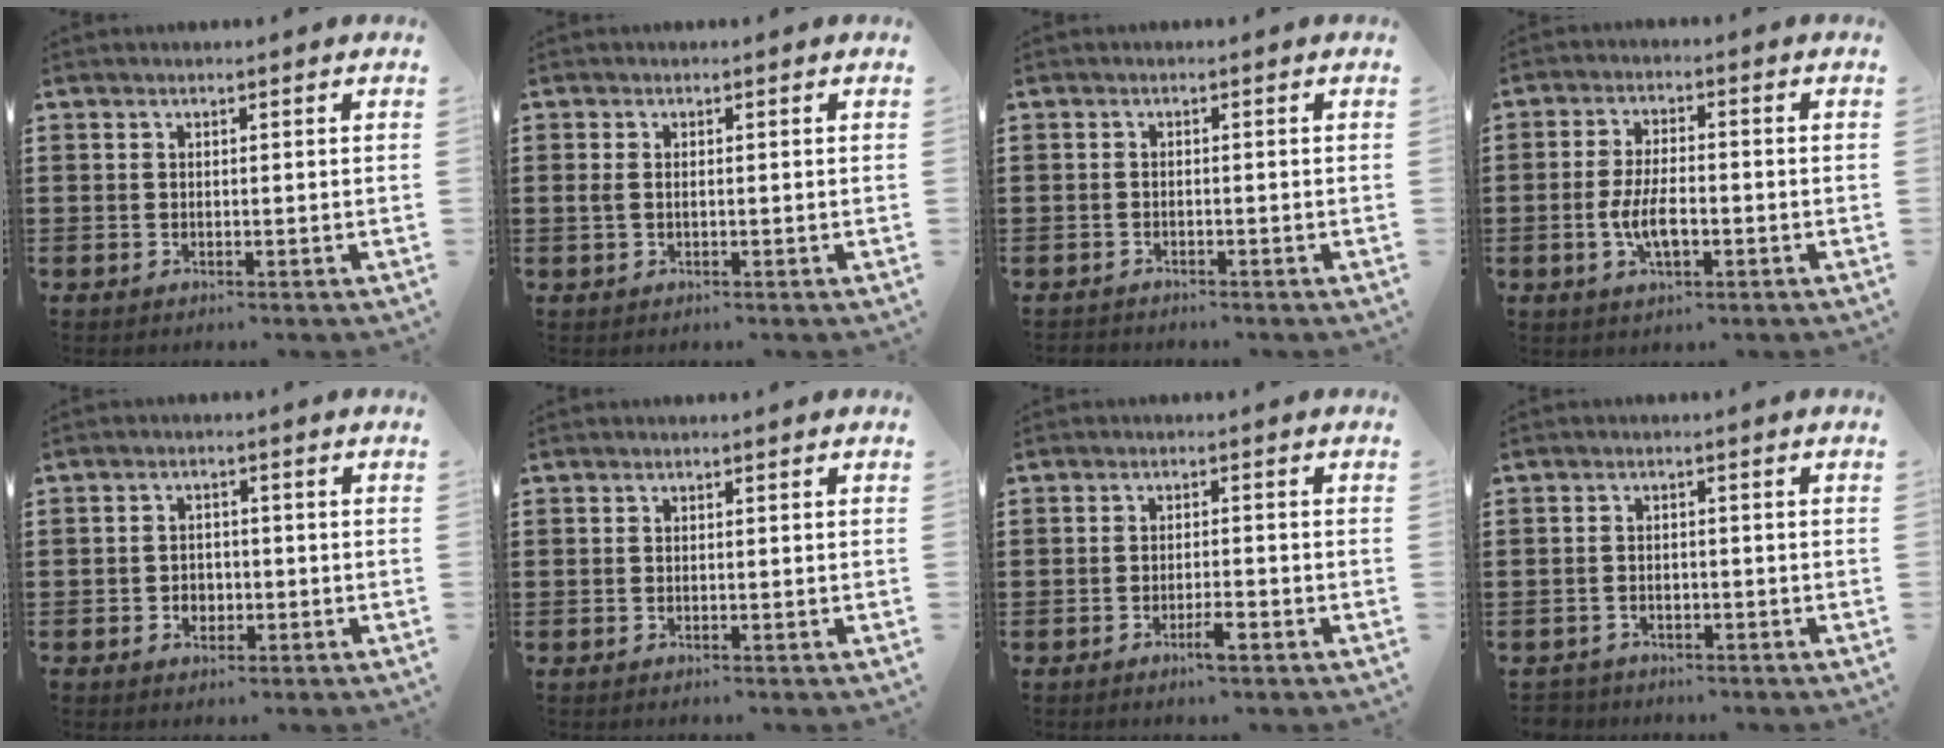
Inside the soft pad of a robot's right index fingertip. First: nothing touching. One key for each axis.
{"total": 1.4, "fx": 0.1, "fy": 0.9, "fz": 1.1, "tx": -0.030, "ty": 0.004, "tz": -0.002}
{"total": 0.9, "fx": -0.9, "fy": 0.2, "fz": -0.2, "tx": 0.001, "ty": 0.005, "tz": -0.020}
{"total": 5.8, "fx": -1.4, "fy": 2.6, "fz": 5.0, "tx": -0.113, "ty": -0.002, "tz": -0.031}
{"total": 2.3, "fx": -0.9, "fy": 2.0, "fz": 0.6, "tx": -0.018, "ty": 0.005, "tz": -0.021}
{"total": 0.0}
{"total": 3.0, "fx": -1.8, "fy": 0.6, "fz": 2.3, "tx": -0.038, "ty": 0.003, "tz": -0.032}
{"total": 1.6, "fx": -1.4, "fy": 0.7, "fz": -0.2, "tx": -0.003, "ty": 0.003, "tz": -0.033}